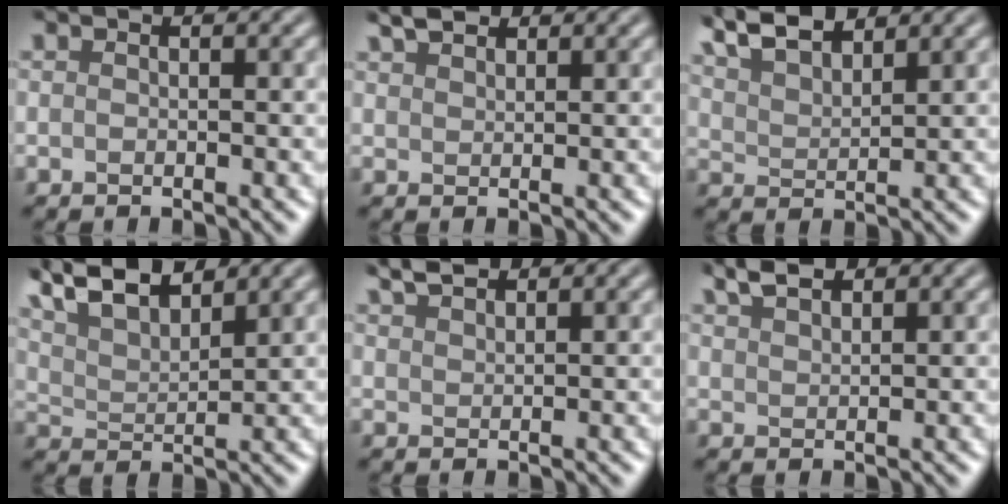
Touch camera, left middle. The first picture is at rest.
{"total": 2.2, "force": [1.9, 0.7, 0.8], "torque": [-0.015, 0.007, 0.043]}
{"total": 5.0, "force": [4.3, 1.3, 2.3], "torque": [-0.050, 0.013, 0.079]}
{"total": 8.3, "force": [6.4, 2.5, 4.6], "torque": [-0.093, 0.026, 0.093]}
{"total": 2.3, "force": [2.1, 0.5, 0.9], "torque": [-0.014, 0.007, 0.046]}
{"total": 2.7, "force": [2.2, 0.7, 1.3], "torque": [-0.026, 0.008, 0.048]}